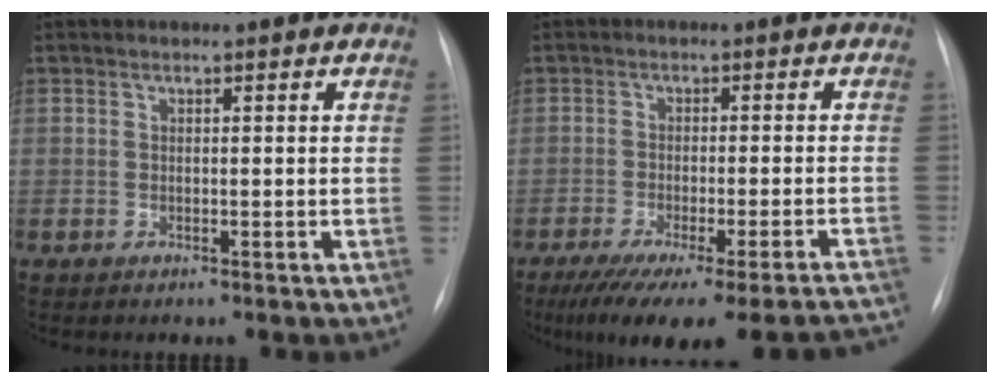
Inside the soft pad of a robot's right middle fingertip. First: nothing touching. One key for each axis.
{"total": 21.4, "fx": -19.1, "fy": -0.6, "fz": 9.6, "tx": -0.075, "ty": -0.043, "tz": -0.253}